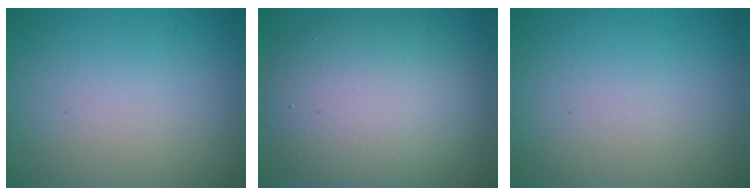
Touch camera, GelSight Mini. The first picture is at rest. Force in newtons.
{"total": 8.9, "press": 8.9, "slide": 0.3}
{"total": 0.0}